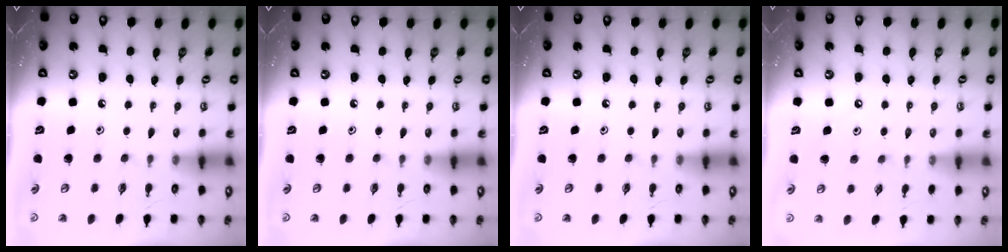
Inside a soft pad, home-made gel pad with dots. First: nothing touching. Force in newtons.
{"total": 0.0}
{"total": 0.0}
{"total": 3.1, "press": 3.1, "slide": 0.5}